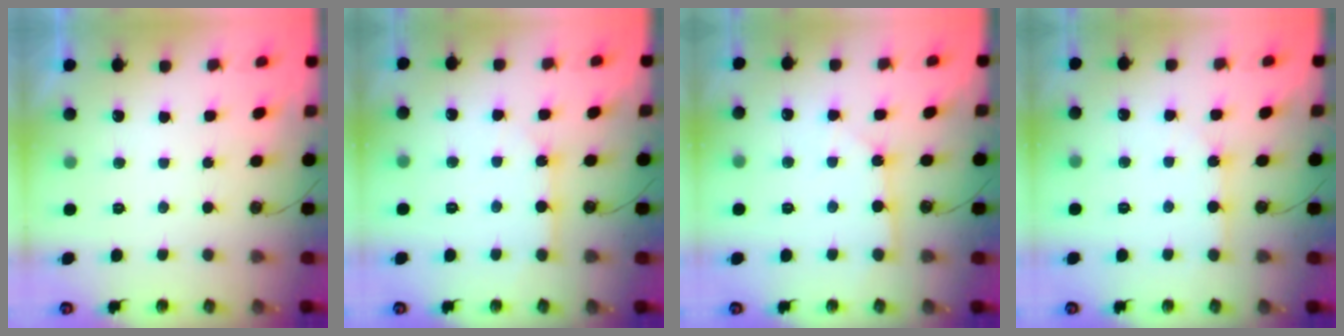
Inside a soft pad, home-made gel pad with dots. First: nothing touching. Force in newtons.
{"total": 4.3, "press": 4.3, "slide": 0.3}
{"total": 3.0, "press": 2.9, "slide": 0.3}
{"total": 2.6, "press": 2.6, "slide": 0.4}